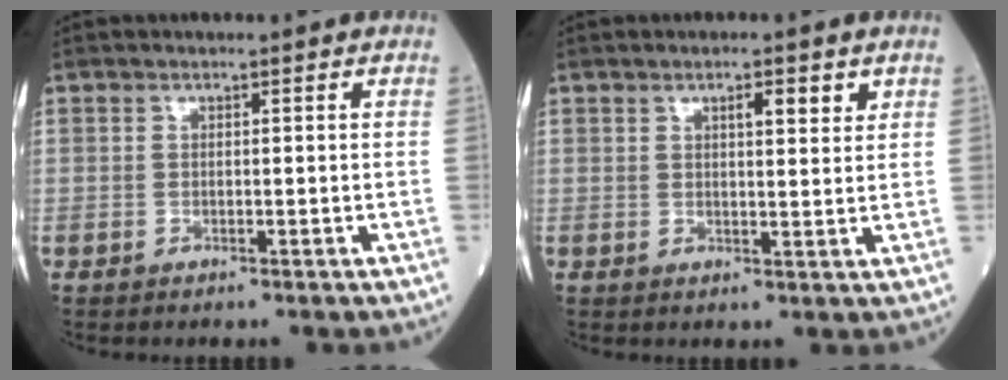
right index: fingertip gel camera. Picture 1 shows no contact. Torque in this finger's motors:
{"motor_torque": [-0.20, 0.26, -0.07, 0.03]}